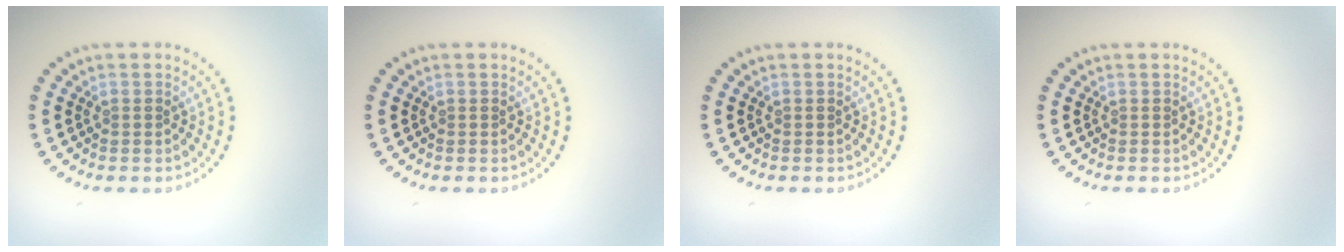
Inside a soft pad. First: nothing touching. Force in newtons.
{"total": 0.0}
{"total": 0.0}
{"total": 0.0}